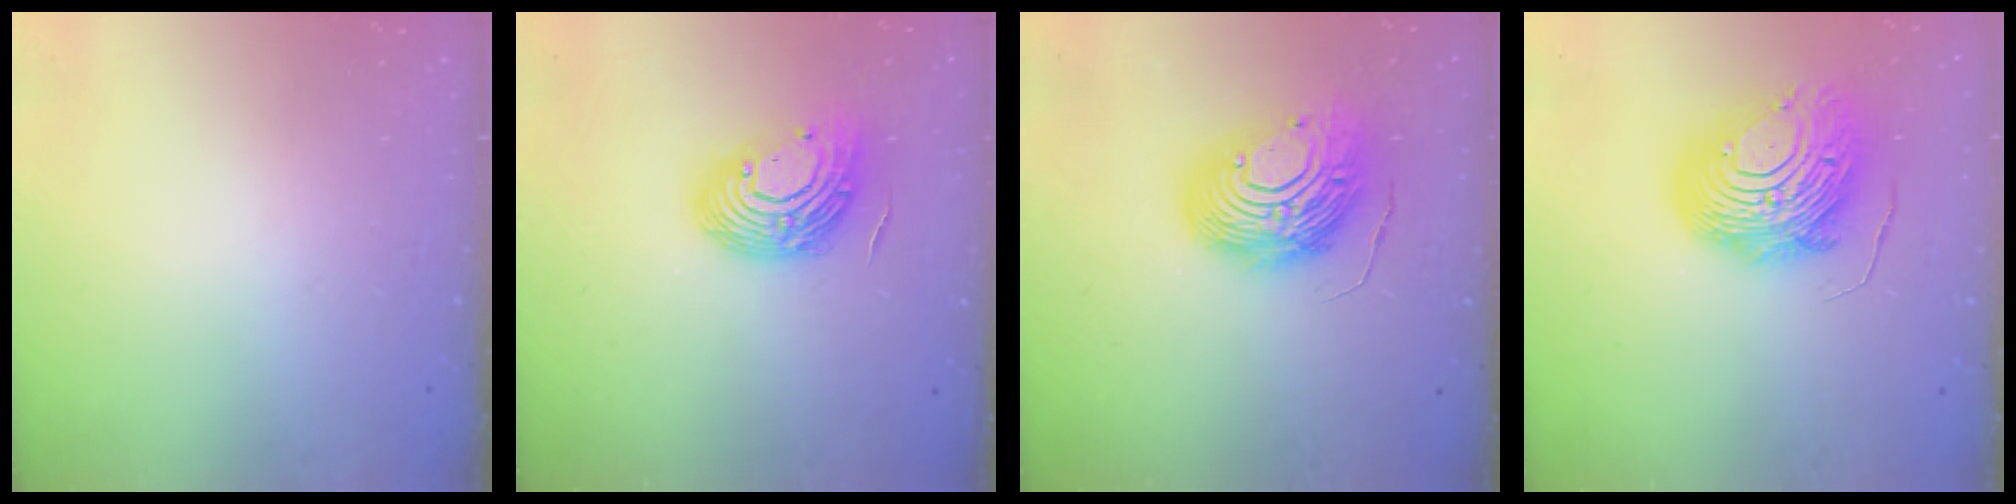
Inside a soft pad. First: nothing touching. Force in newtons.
{"total": 13.8, "press": 13.7, "slide": 1.8}
{"total": 14.5, "press": 14.4, "slide": 1.5}
{"total": 14.7, "press": 14.7, "slide": 1.1}